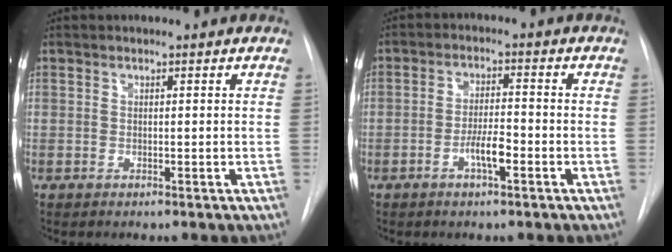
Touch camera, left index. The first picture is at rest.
{"total": 4.1, "force": [-1.8, 0.8, 3.6], "torque": [-0.066, 0.002, -0.035]}